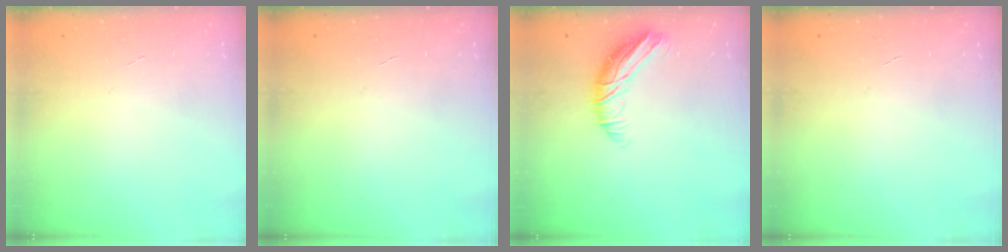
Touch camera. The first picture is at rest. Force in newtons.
{"total": 0.0}
{"total": 10.8, "press": 10.7, "slide": 0.7}
{"total": 0.0}